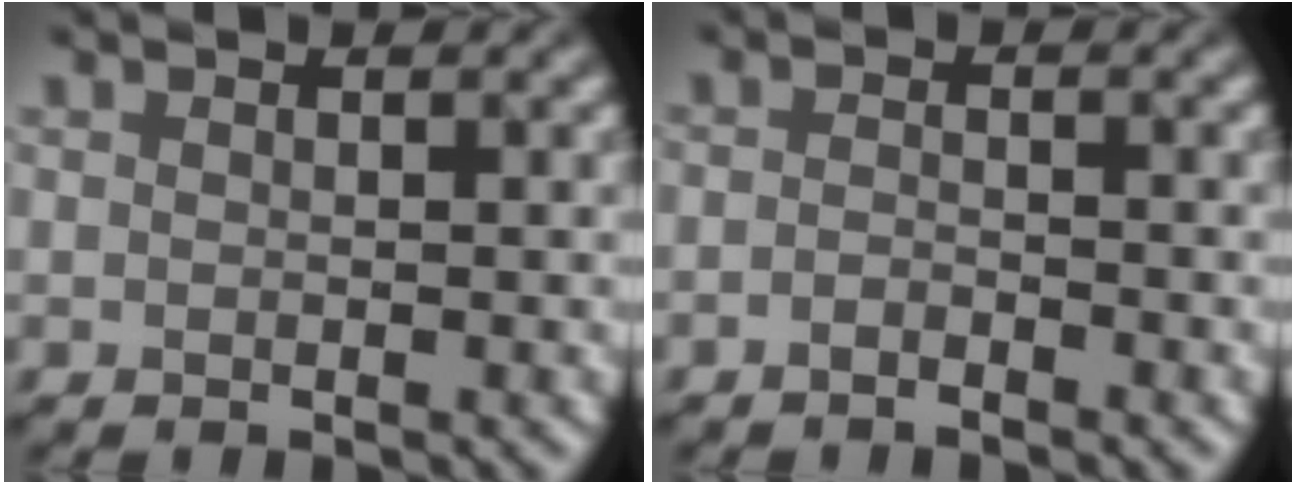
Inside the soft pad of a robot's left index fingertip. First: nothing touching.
{"total": 1.7, "force": [-1.6, -0.3, -0.2], "torque": [-0.007, -0.001, -0.016]}